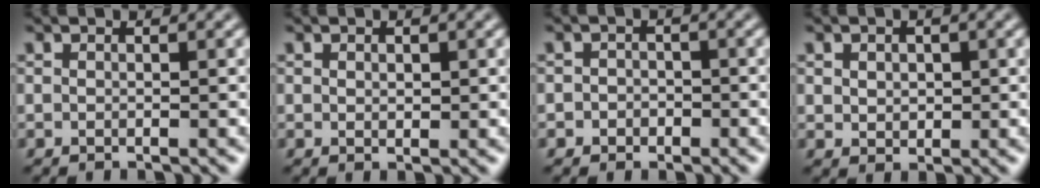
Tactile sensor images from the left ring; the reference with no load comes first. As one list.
[{"total": 0.7, "force": [0.3, 0.5, 0.5], "torque": [-0.007, -0.001, 0.005]}, {"total": 1.7, "force": [-0.6, 1.6, 0.3], "torque": [0.017, 0.005, -0.022]}, {"total": 1.6, "force": [0.4, 1.3, 0.9], "torque": [-0.016, 0.001, 0.008]}]